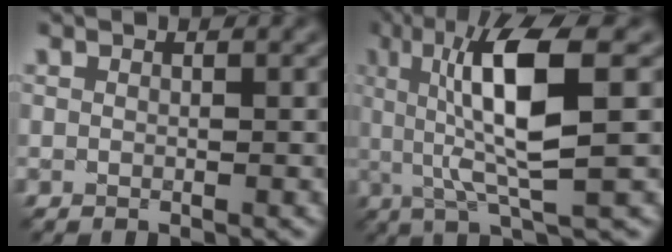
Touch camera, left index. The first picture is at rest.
{"total": 8.8, "force": [1.6, 1.9, 8.5], "torque": [-0.144, 0.000, 0.031]}